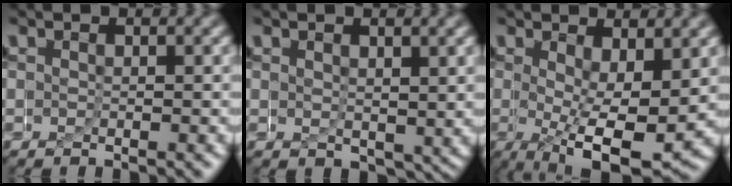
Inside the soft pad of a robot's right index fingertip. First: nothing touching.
{"total": 1.4, "force": [0.4, 1.1, 0.8], "torque": [-0.017, -0.012, 0.015]}
{"total": 6.0, "force": [-2.2, 2.0, 5.2], "torque": [-0.071, -0.032, -0.020]}